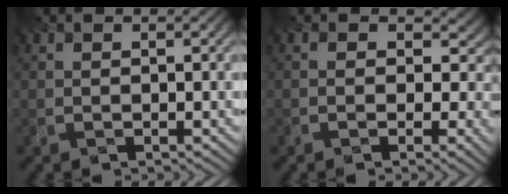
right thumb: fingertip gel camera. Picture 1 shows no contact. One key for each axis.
{"total": 6.5, "fx": 1.0, "fy": 5.0, "fz": 4.1, "tx": -0.069, "ty": -0.006, "tz": 0.020}